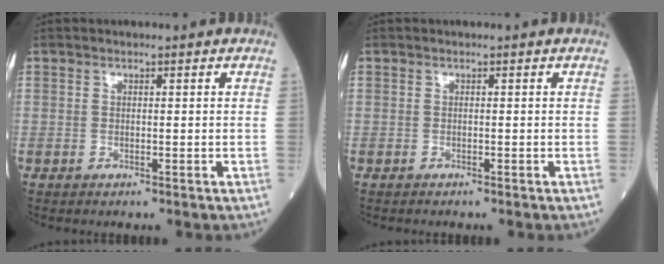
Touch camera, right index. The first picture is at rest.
{"total": 0.0}